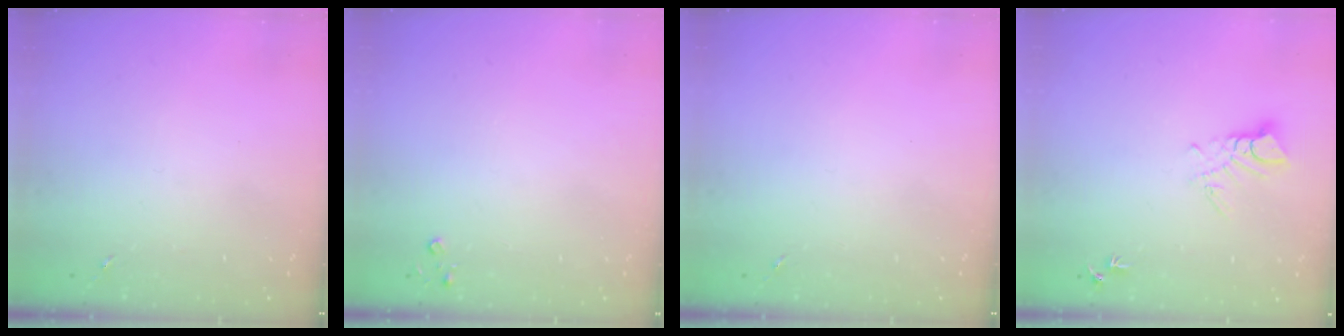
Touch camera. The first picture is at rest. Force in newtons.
{"total": 2.6, "press": 2.6, "slide": 0.3}
{"total": 0.0}
{"total": 5.9, "press": 5.9, "slide": 0.5}